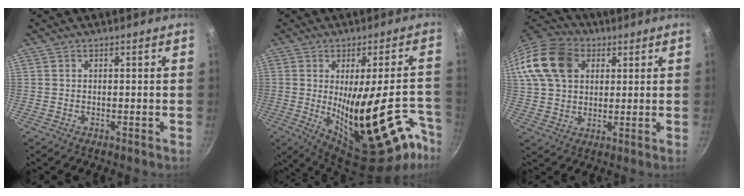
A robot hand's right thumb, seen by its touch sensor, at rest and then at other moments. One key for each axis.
{"total": 25.1, "fx": -9.7, "fy": 9.5, "fz": 21.1, "tx": -0.244, "ty": 0.006, "tz": -0.114}
{"total": 20.2, "fx": 6.7, "fy": 14.9, "fz": 11.8, "tx": -0.252, "ty": 0.026, "tz": 0.115}